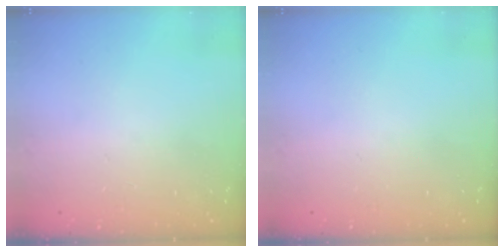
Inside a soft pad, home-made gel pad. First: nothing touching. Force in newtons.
{"total": 0.0}